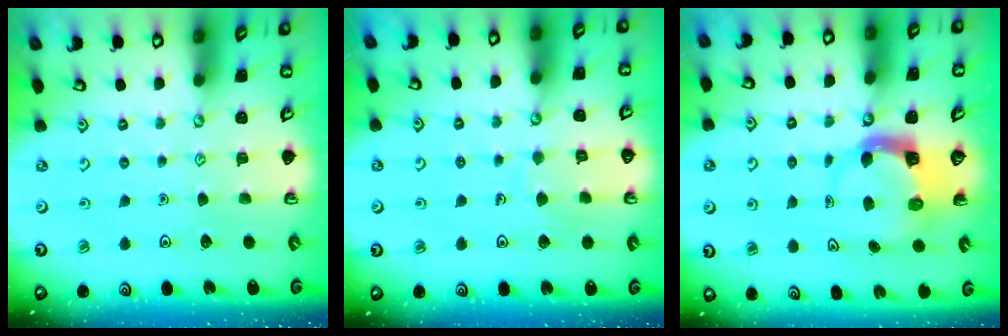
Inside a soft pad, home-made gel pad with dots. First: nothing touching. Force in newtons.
{"total": 5.8, "press": 5.8, "slide": 0.4}
{"total": 4.0, "press": 3.9, "slide": 0.6}